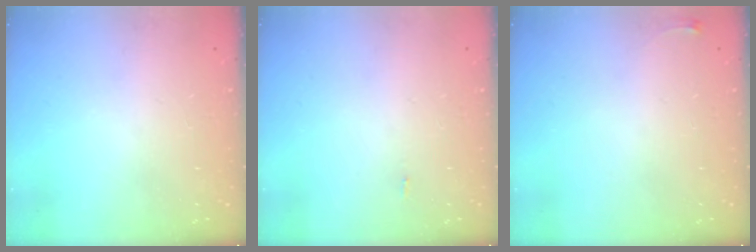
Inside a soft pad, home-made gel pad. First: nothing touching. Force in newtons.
{"total": 12.5, "press": 4.6, "slide": 11.7}
{"total": 2.6, "press": 2.6, "slide": 0.6}